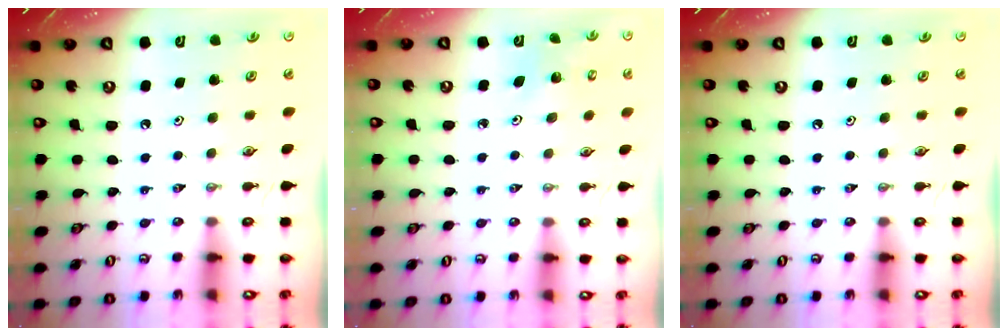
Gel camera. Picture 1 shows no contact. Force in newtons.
{"total": 2.5, "press": 2.5, "slide": 0.2}
{"total": 0.0}